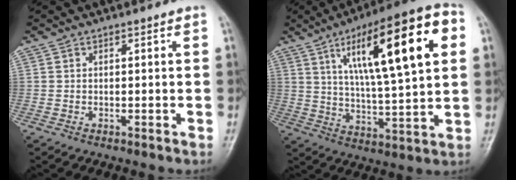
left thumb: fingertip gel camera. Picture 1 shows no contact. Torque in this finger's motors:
{"motor_torque": [2.35, 2.35, 1.46, -1.31, 0.40]}